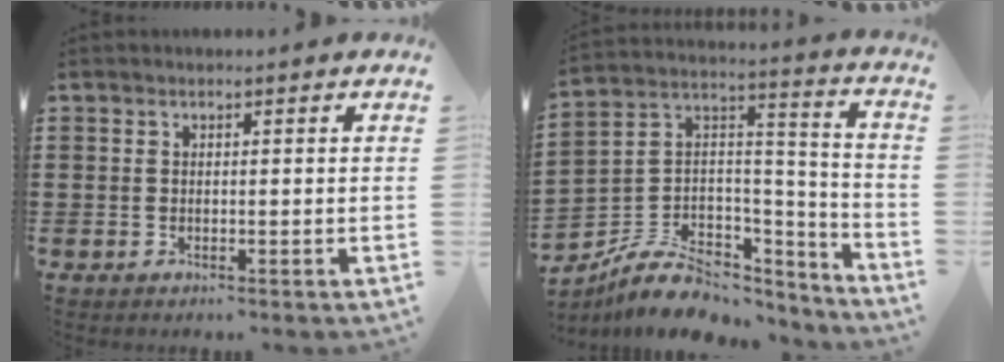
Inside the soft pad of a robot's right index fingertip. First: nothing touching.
{"total": 8.9, "force": [-5.3, 5.9, 4.2], "torque": [-0.087, 0.021, -0.091]}